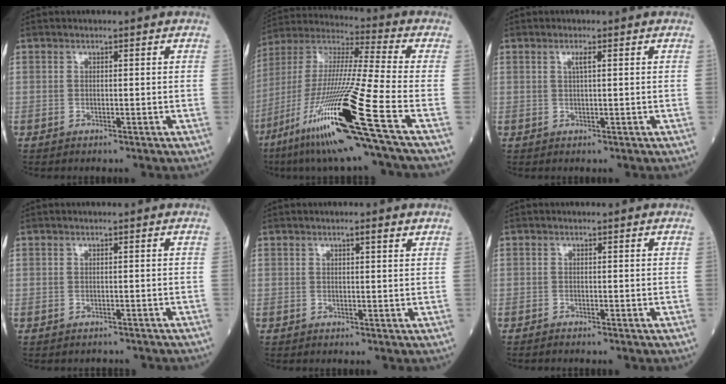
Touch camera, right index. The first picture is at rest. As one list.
[{"total": 24.1, "force": [-10.9, -0.6, 21.6], "torque": [-0.427, -0.051, -0.206]}, {"total": 1.3, "force": [0.5, 0.0, 1.2], "torque": [-0.024, 0.001, 0.008]}, {"total": 2.8, "force": [-2.5, 1.0, 0.7], "torque": [-0.014, -0.003, -0.027]}, {"total": 1.5, "force": [0.9, 0.1, 1.2], "torque": [-0.021, 0.001, 0.013]}, {"total": 0.8, "force": [-0.8, -0.1, 0.2], "torque": [-0.006, -0.001, -0.014]}]